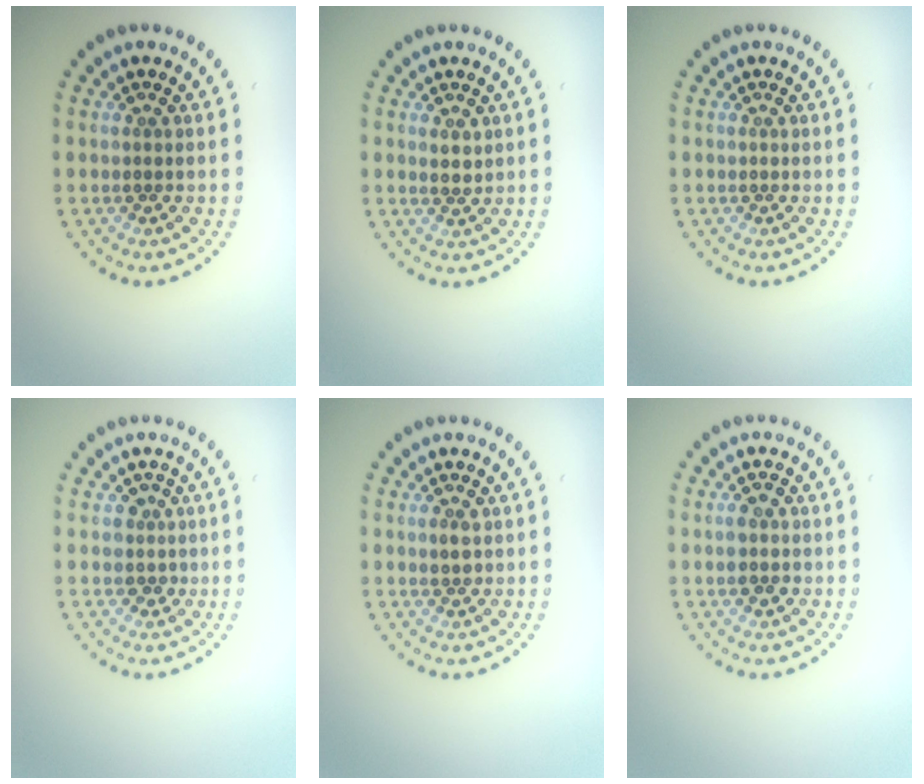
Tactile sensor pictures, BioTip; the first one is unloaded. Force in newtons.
{"total": 1.2, "press": 1.0, "slide": 0.6}
{"total": 0.0}
{"total": 1.5, "press": 1.3, "slide": 0.8}
{"total": 1.2, "press": 1.2, "slide": 0.2}
{"total": 2.0, "press": 2.0, "slide": 0.1}